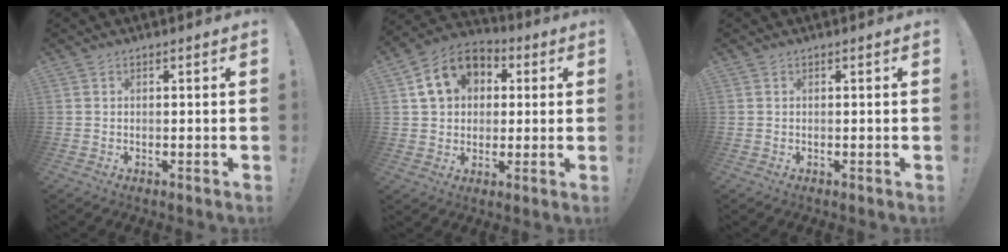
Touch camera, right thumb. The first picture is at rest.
{"total": 13.2, "force": [4.4, 10.4, 6.9], "torque": [-0.103, -0.001, 0.089]}
{"total": 0.0}